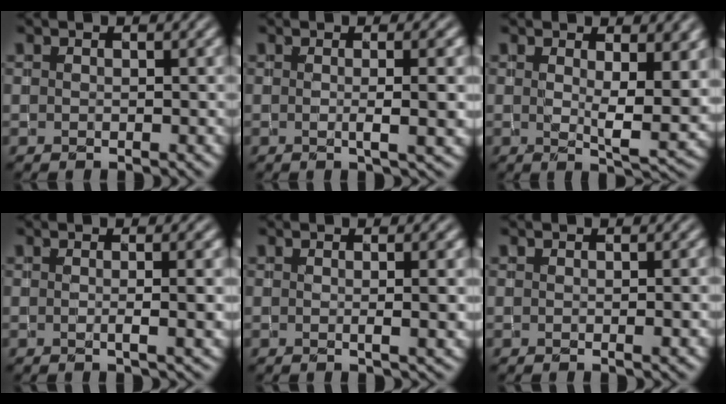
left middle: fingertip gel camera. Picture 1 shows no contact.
{"total": 4.6, "force": [0.1, 1.3, 4.4], "torque": [-0.046, 0.010, -0.008]}
{"total": 6.4, "force": [2.0, 2.1, 5.7], "torque": [-0.078, -0.014, 0.037]}
{"total": 3.7, "force": [0.1, 1.2, 3.5], "torque": [-0.031, 0.008, -0.010]}
{"total": 4.1, "force": [0.4, 1.4, 3.8], "torque": [-0.031, 0.012, -0.006]}
{"total": 1.7, "force": [-0.1, 0.5, 1.6], "torque": [-0.017, 0.004, 0.000]}